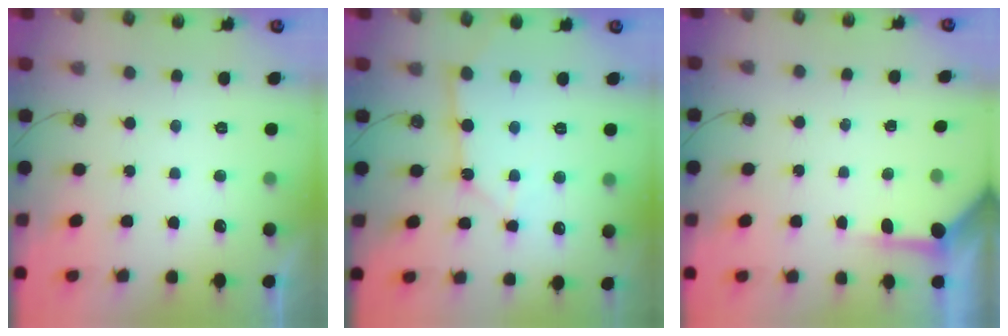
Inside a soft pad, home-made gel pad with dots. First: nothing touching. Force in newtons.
{"total": 7.3, "press": 7.3, "slide": 0.7}
{"total": 3.9, "press": 3.9, "slide": 0.4}